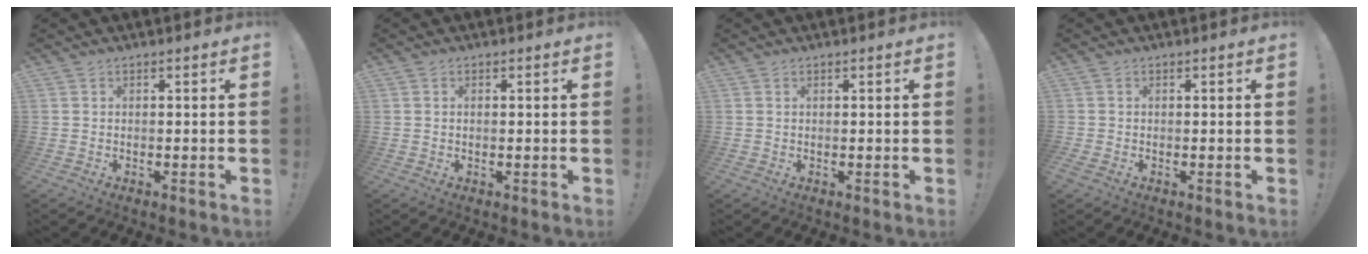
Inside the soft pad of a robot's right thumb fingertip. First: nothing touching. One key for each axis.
{"total": 0.7, "fx": 0.2, "fy": 0.4, "fz": 0.6, "tx": -0.015, "ty": 0.002, "tz": 0.004}
{"total": 0.0}
{"total": 0.9, "fx": -0.5, "fy": 0.6, "fz": 0.5, "tx": -0.014, "ty": 0.004, "tz": -0.007}